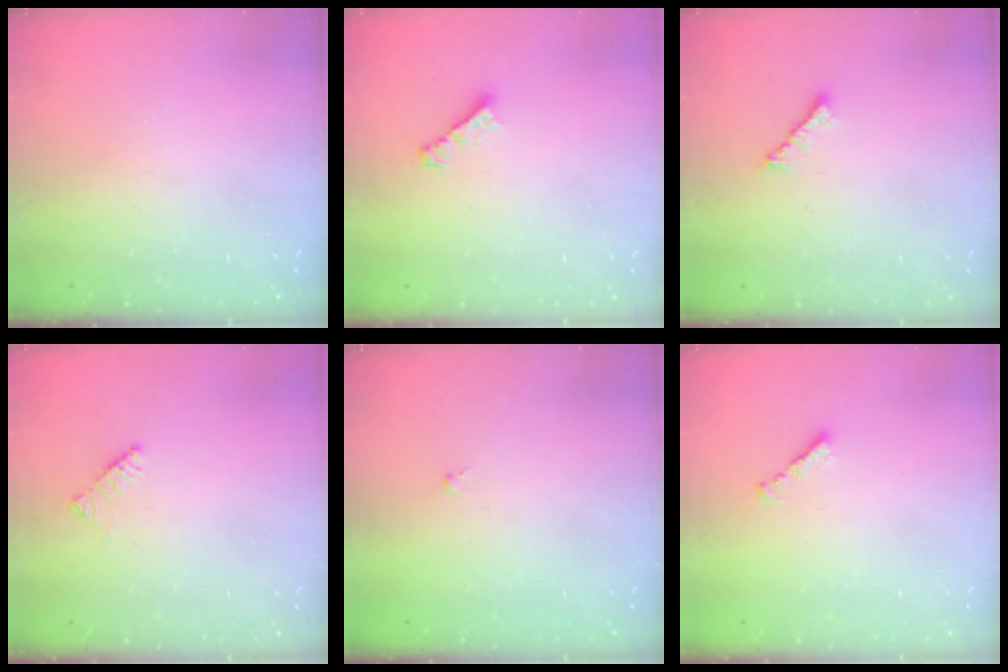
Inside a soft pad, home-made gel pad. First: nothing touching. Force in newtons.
{"total": 3.0, "press": 3.0, "slide": 0.3}
{"total": 1.8, "press": 1.7, "slide": 0.6}
{"total": 2.9, "press": 2.9, "slide": 0.5}
{"total": 0.0}
{"total": 1.0, "press": 0.8, "slide": 0.5}